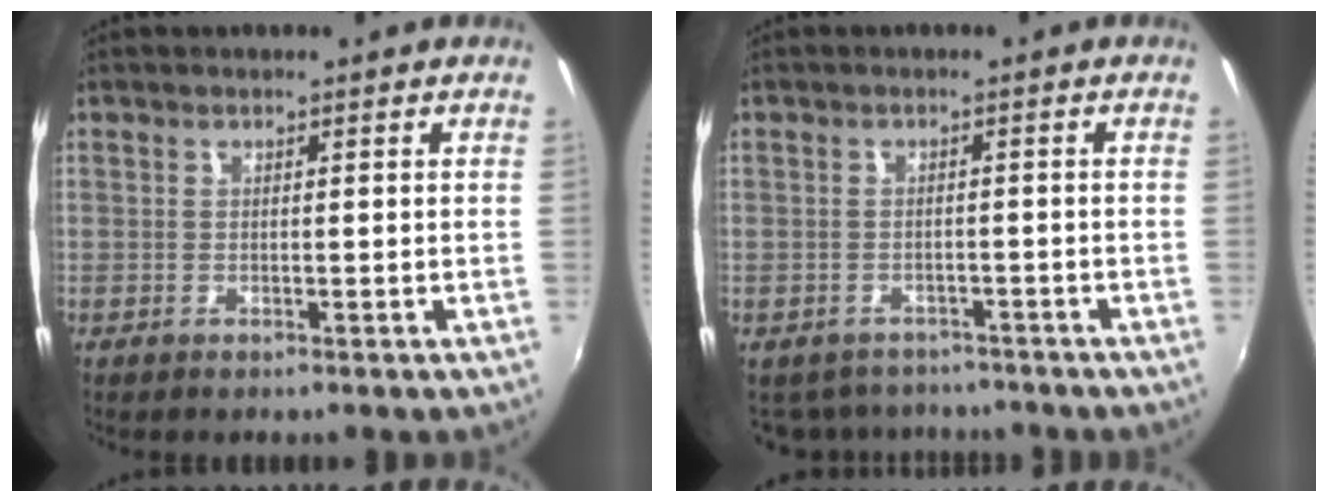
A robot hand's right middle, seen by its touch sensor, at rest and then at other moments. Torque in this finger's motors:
{"motor_torque": [-0.46, -0.56, -0.22, -0.03]}